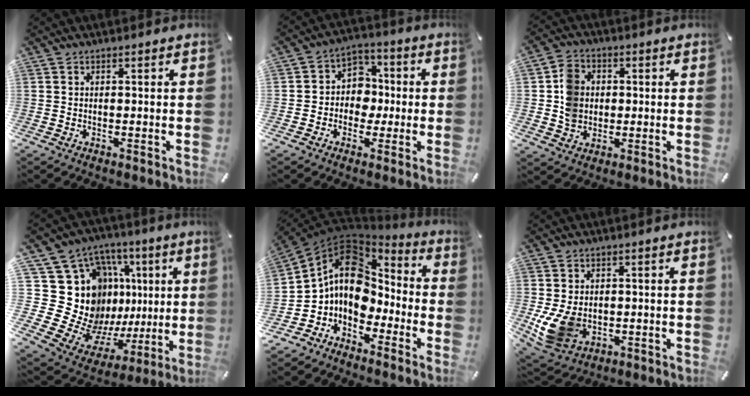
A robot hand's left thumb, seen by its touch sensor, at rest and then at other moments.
{"total": 8.2, "force": [-1.5, 7.7, 2.5], "torque": [-0.044, 0.023, -0.025]}
{"total": 7.7, "force": [0.2, 7.0, 3.3], "torque": [-0.046, 0.011, 0.009]}
{"total": 25.8, "force": [4.8, 20.3, 15.2], "torque": [-0.228, -0.093, 0.157]}
{"total": 11.0, "force": [0.9, 9.1, 6.2], "torque": [-0.133, -0.013, 0.013]}
{"total": 9.4, "force": [-1.1, 7.6, 5.4], "torque": [-0.131, 0.002, -0.015]}